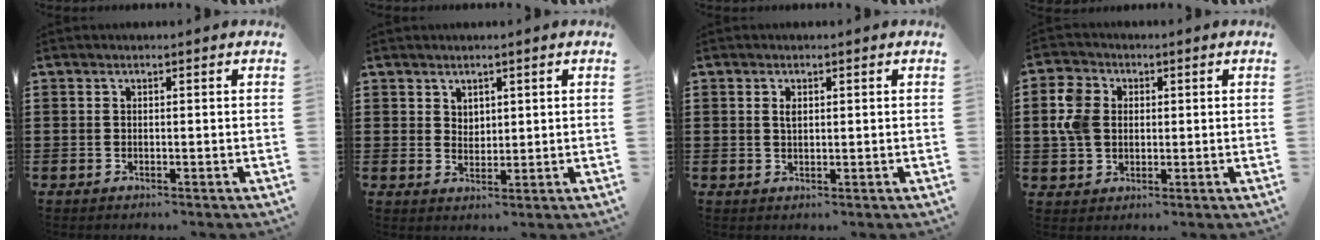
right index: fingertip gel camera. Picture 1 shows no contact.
{"total": 2.1, "force": [1.6, 1.3, 0.2], "torque": [-0.007, 0.005, 0.031]}
{"total": 1.3, "force": [0.4, 0.6, 1.1], "torque": [-0.023, 0.005, 0.006]}
{"total": 6.0, "force": [0.6, 4.9, 3.4], "torque": [-0.106, 0.007, 0.003]}